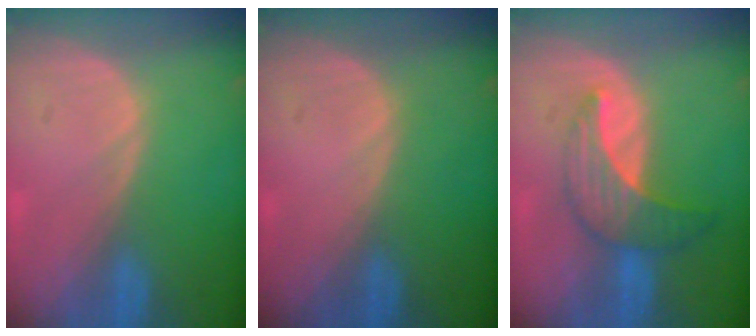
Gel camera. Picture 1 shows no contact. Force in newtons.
{"total": 0.0}
{"total": 7.3, "press": 6.6, "slide": 3.1}